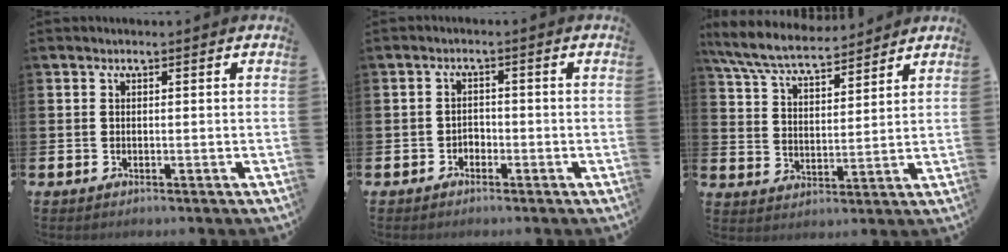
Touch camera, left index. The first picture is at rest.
{"total": 1.6, "force": [-1.2, 1.0, 0.1], "torque": [0.002, 0.000, -0.030]}
{"total": 7.6, "force": [7.1, 1.3, 2.3], "torque": [-0.070, -0.036, 0.127]}